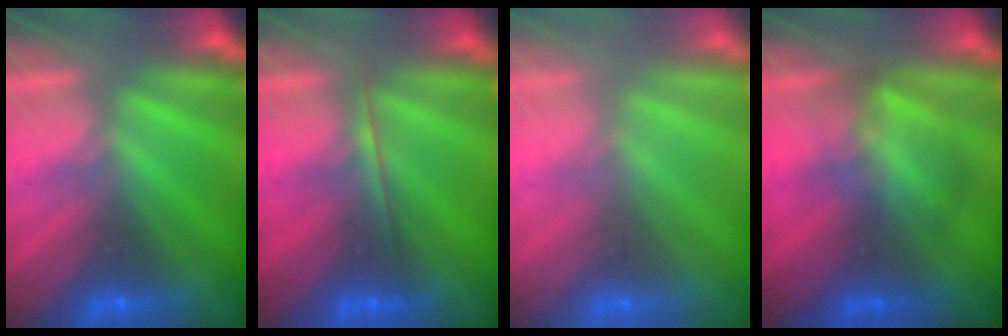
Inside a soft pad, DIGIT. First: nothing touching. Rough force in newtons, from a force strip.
{"total": 1.8}
{"total": 3.0}
{"total": 2.8}